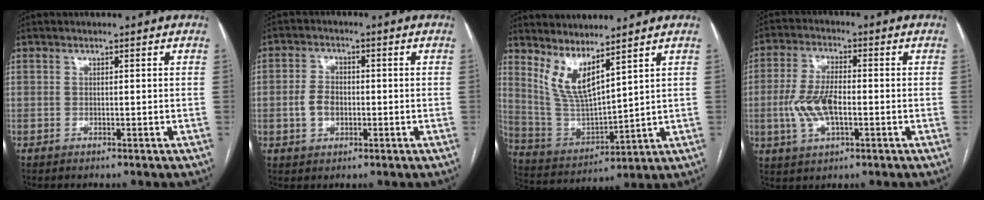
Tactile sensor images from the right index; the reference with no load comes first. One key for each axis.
{"total": 4.3, "fx": -0.8, "fy": 3.1, "fz": 2.9, "tx": -0.062, "ty": 0.009, "tz": -0.011}
{"total": 8.4, "fx": 6.0, "fy": 1.3, "fz": 5.8, "tx": -0.128, "ty": -0.018, "tz": 0.139}
{"total": 8.3, "fx": -1.5, "fy": 3.3, "fz": 7.5, "tx": -0.165, "ty": 0.005, "tz": -0.026}